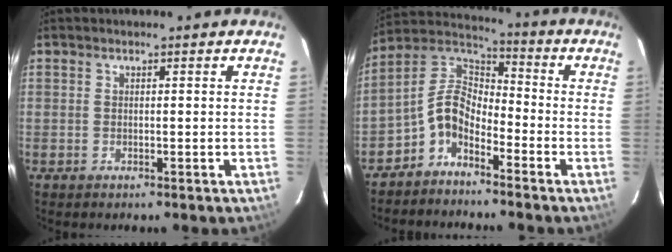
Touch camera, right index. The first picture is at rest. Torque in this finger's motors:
{"motor_torque": [0.58, -0.28, 0.45, 0.05]}